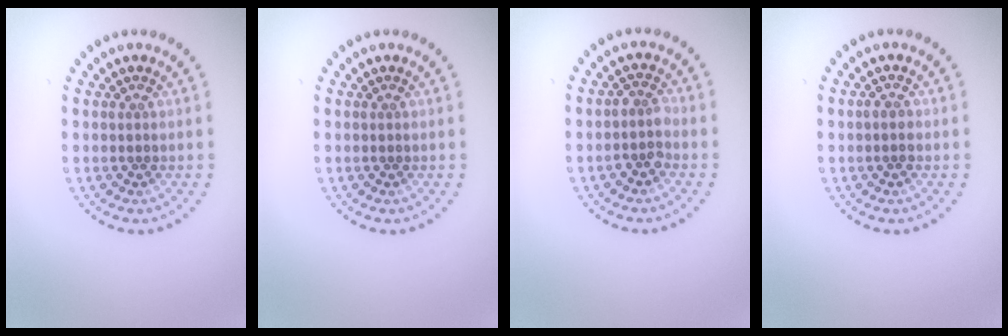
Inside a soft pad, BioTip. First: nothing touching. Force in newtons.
{"total": 0.0}
{"total": 1.8, "press": 1.5, "slide": 1.0}
{"total": 1.0, "press": 1.0, "slide": 0.2}